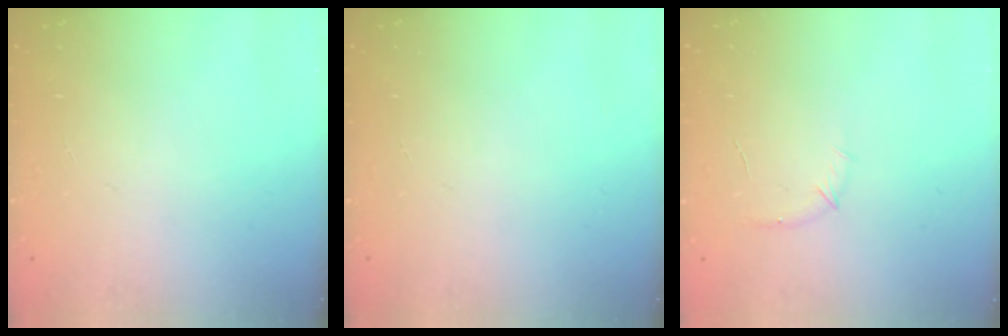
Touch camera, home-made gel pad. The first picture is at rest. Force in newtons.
{"total": 0.0}
{"total": 5.5, "press": 5.3, "slide": 1.5}